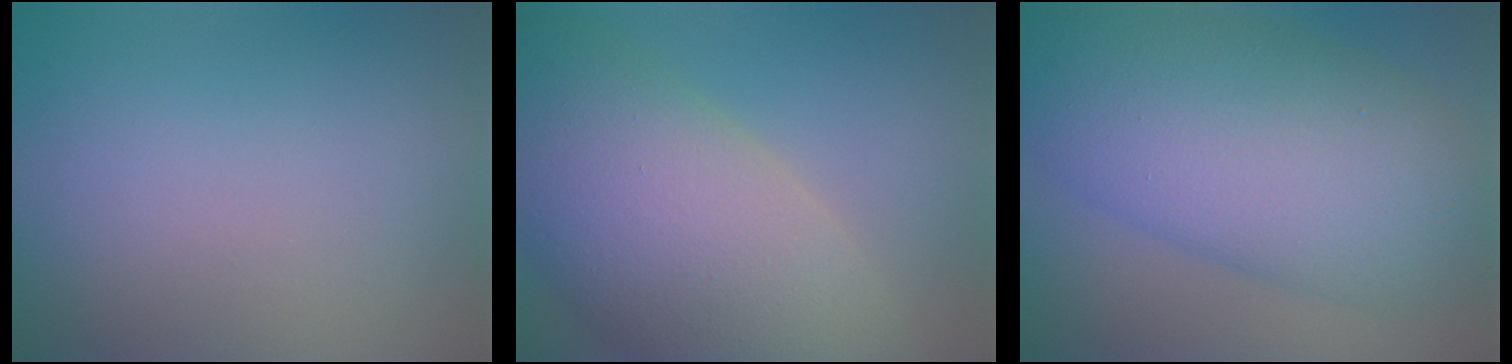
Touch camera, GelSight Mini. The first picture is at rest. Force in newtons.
{"total": 12.6, "press": 12.5, "slide": 1.0}
{"total": 12.4, "press": 12.4, "slide": 0.2}